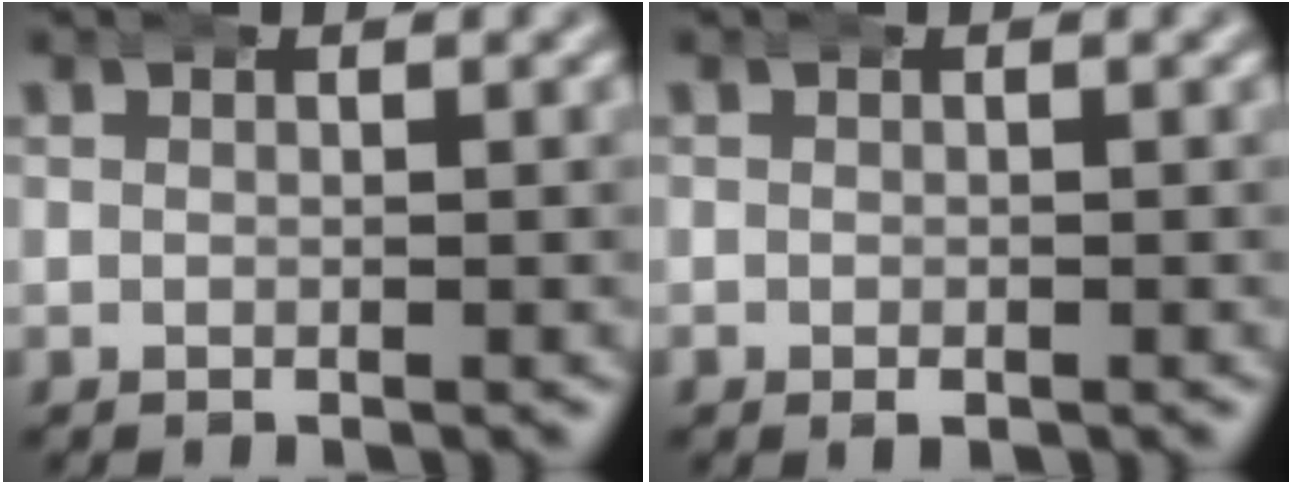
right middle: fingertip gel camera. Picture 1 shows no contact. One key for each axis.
{"total": 0.9, "fx": -0.5, "fy": 0.6, "fz": 0.5, "tx": -0.012, "ty": -0.003, "tz": -0.006}